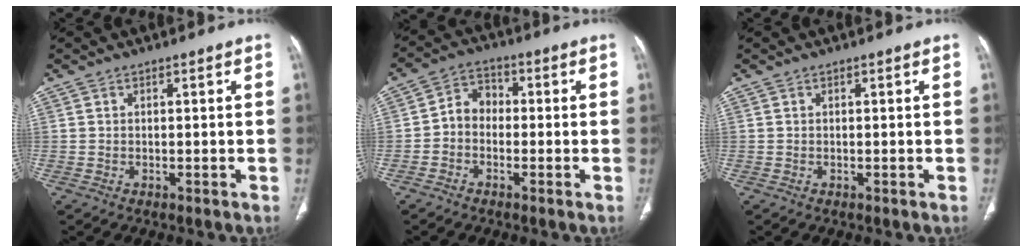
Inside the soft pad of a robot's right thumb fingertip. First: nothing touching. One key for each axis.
{"total": 5.3, "fx": -1.2, "fy": 4.3, "fz": 2.8, "tx": -0.028, "ty": 0.024, "tz": -0.038}
{"total": 0.0}